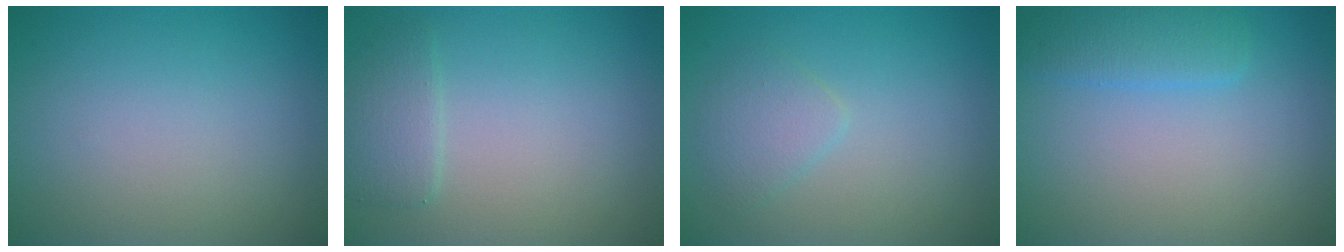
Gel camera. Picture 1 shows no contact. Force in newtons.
{"total": 2.0, "press": 2.0, "slide": 0.1}
{"total": 1.9, "press": 1.9, "slide": 0.1}
{"total": 2.5, "press": 2.5, "slide": 0.1}